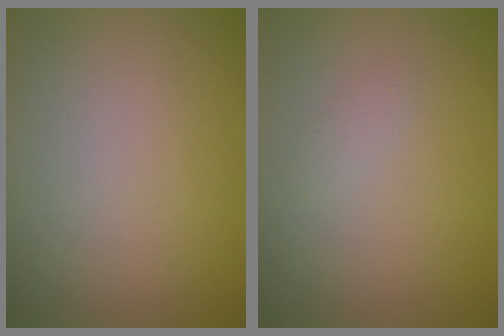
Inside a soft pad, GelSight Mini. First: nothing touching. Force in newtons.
{"total": 0.6, "press": 0.6, "slide": 0.1}